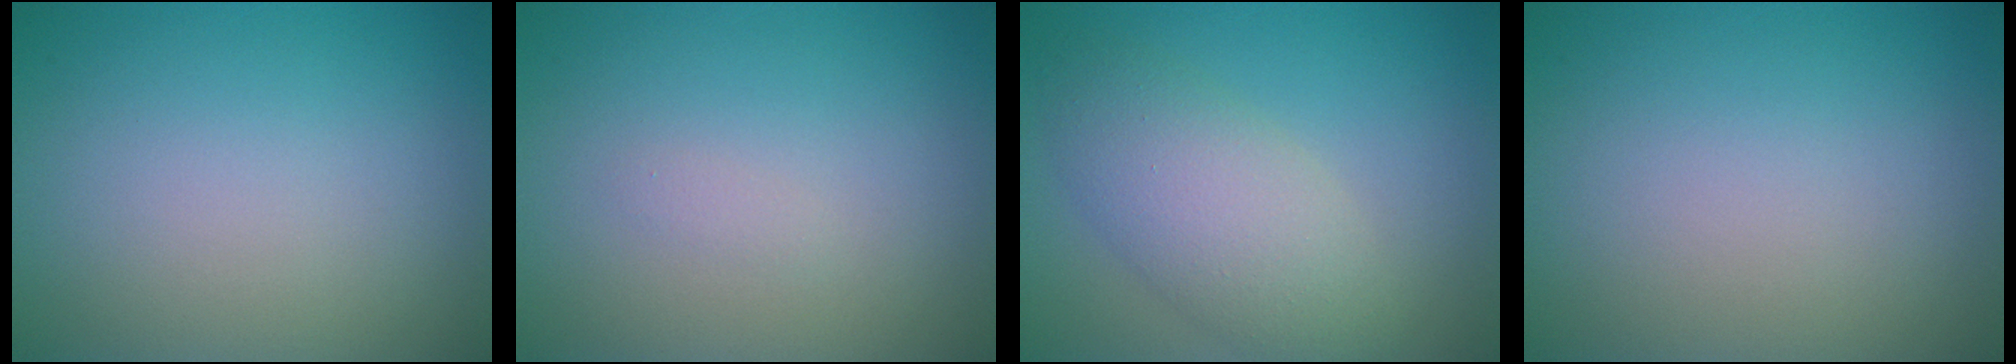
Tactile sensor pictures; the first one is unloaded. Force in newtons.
{"total": 0.5, "press": 0.5, "slide": 0.0}
{"total": 5.2, "press": 5.2, "slide": 0.2}
{"total": 0.0}